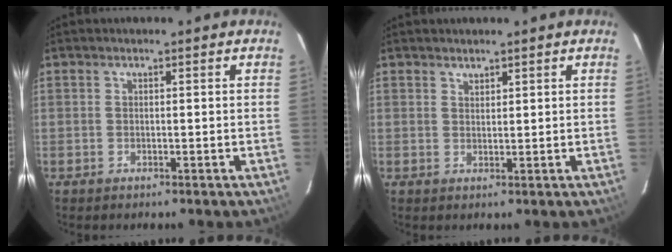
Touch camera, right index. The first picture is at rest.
{"total": 1.2, "force": [1.1, 0.5, 0.2], "torque": [-0.003, 0.001, 0.020]}